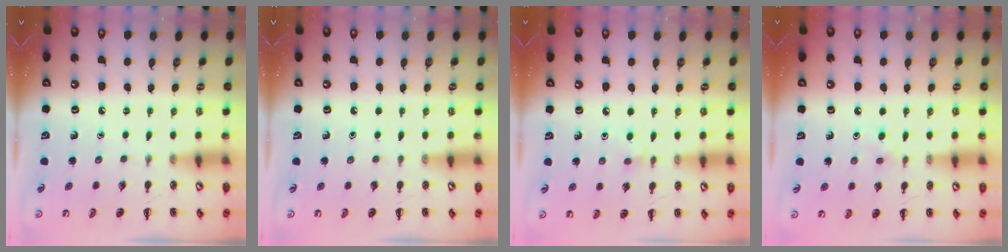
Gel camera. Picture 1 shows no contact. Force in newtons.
{"total": 0.0}
{"total": 4.0, "press": 3.7, "slide": 1.5}
{"total": 3.9, "press": 3.6, "slide": 1.4}